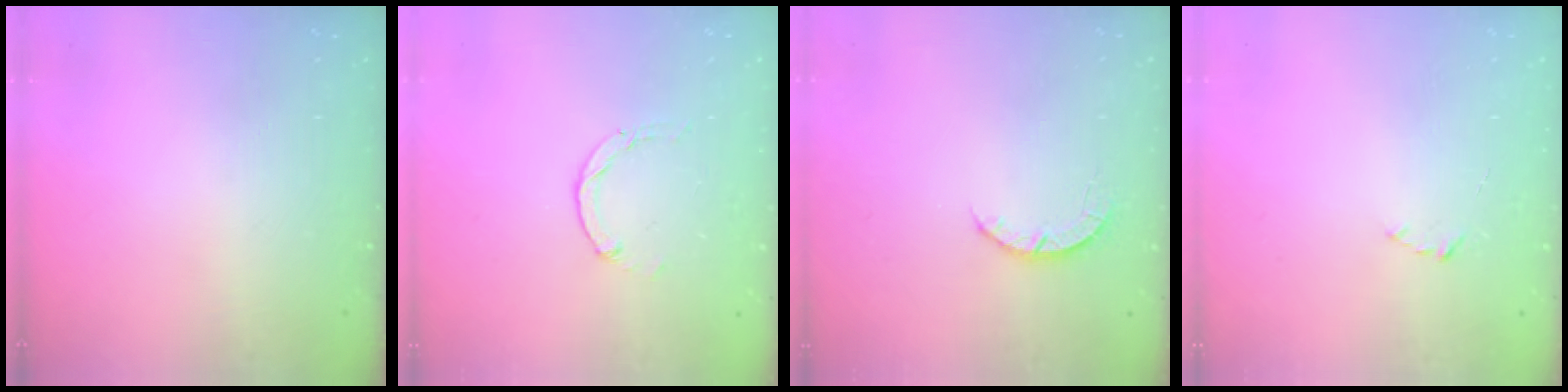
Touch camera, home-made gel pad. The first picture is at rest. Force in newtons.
{"total": 1.1, "press": 1.1, "slide": 0.2}
{"total": 2.7, "press": 2.6, "slide": 0.4}
{"total": 2.2, "press": 2.1, "slide": 0.3}